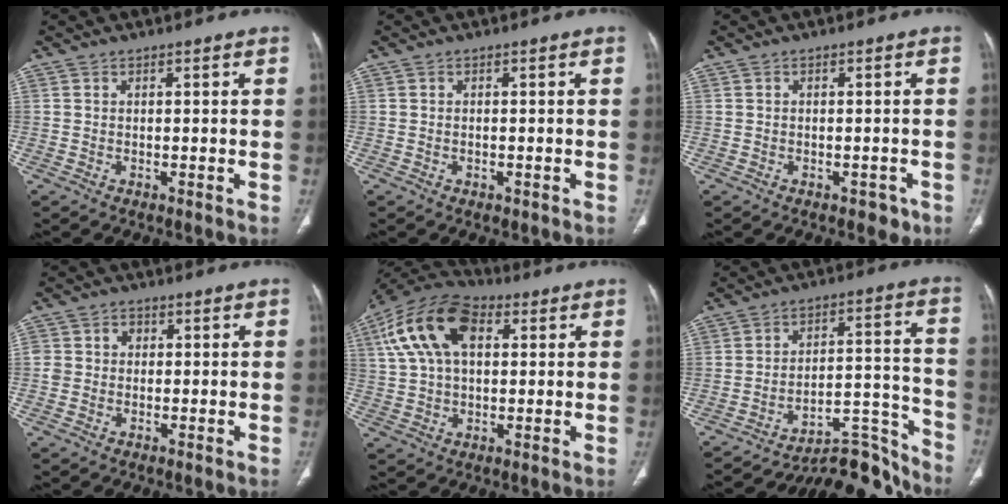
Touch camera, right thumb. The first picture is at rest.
{"total": 0.9, "force": [-0.4, 0.7, 0.5], "torque": [-0.007, 0.001, -0.001]}
{"total": 2.4, "force": [-1.3, 1.7, 1.1], "torque": [0.002, 0.006, -0.013]}
{"total": 3.5, "force": [0.3, 3.2, 1.2], "torque": [-0.007, 0.011, 0.008]}
{"total": 16.1, "force": [5.0, 9.5, 12.0], "torque": [-0.224, 0.021, 0.084]}
{"total": 14.0, "force": [-13.8, 2.1, 1.4], "torque": [0.016, 0.130, -0.210]}